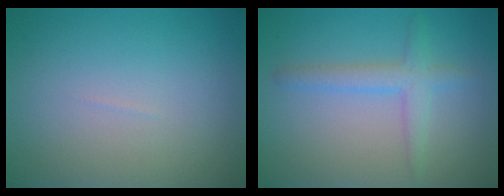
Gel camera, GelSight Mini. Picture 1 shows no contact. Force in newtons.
{"total": 2.6, "press": 2.6, "slide": 0.1}